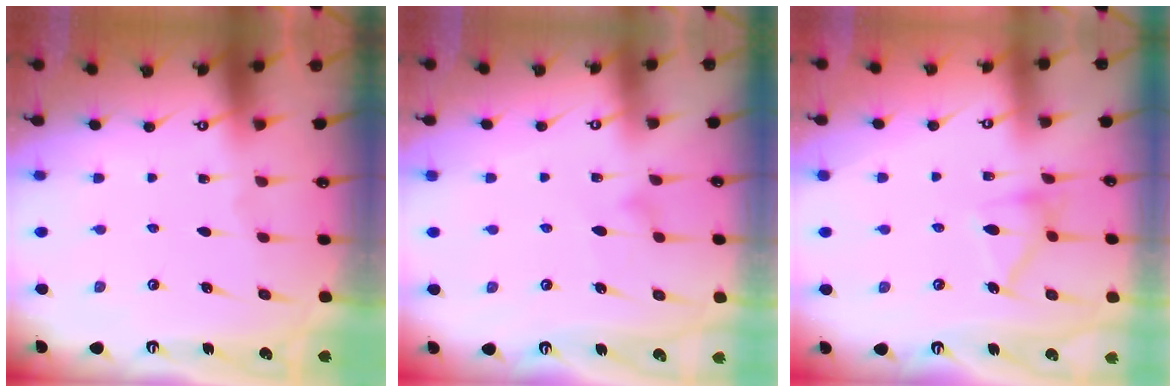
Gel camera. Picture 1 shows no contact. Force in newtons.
{"total": 6.0, "press": 6.0, "slide": 0.4}
{"total": 12.6, "press": 12.6, "slide": 0.3}